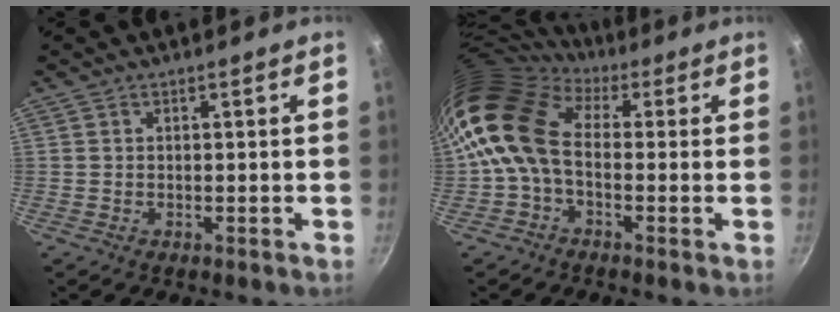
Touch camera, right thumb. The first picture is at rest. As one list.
[{"total": 12.3, "force": [0.1, 8.4, 9.1], "torque": [-0.162, 0.029, -0.022]}]